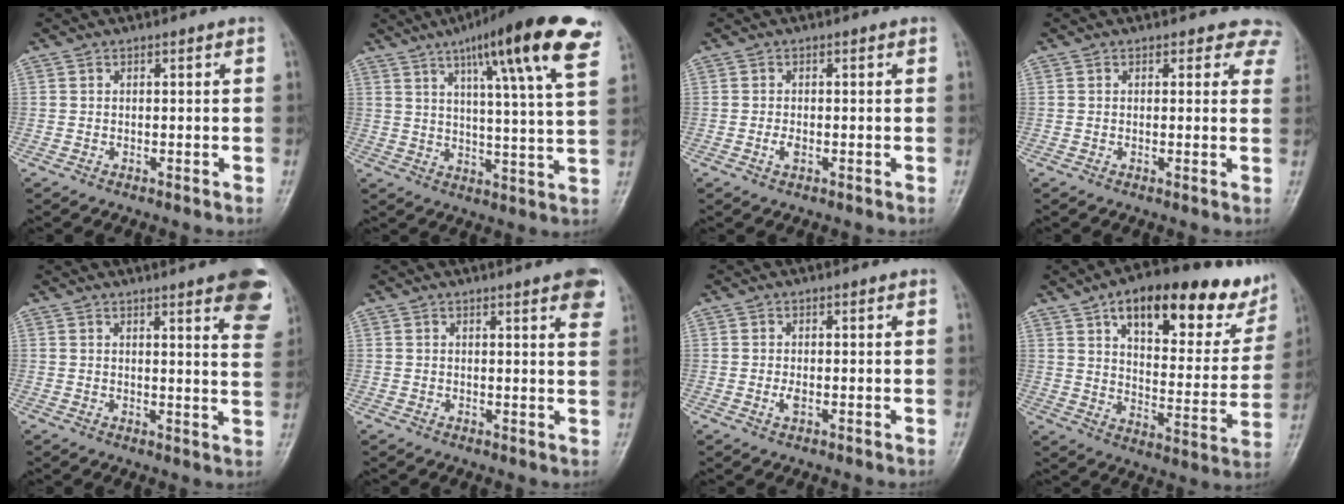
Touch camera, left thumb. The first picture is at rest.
{"total": 20.3, "force": [11.1, 2.7, 16.7], "torque": [-0.230, -0.026, 0.151]}
{"total": 1.6, "force": [-0.5, 0.9, 1.2], "torque": [-0.024, -0.001, -0.011]}
{"total": 4.8, "force": [4.0, 2.7, 0.4], "torque": [0.042, -0.012, 0.016]}
{"total": 13.6, "force": [8.1, 2.8, 10.6], "torque": [-0.108, -0.031, 0.082]}
{"total": 6.5, "force": [3.9, 1.3, 5.1], "torque": [-0.046, -0.007, 0.040]}
{"total": 1.4, "force": [-0.3, 0.7, 1.2], "torque": [-0.025, -0.003, -0.007]}
{"total": 24.1, "force": [14.4, 9.6, 16.8], "torque": [-0.186, -0.031, 0.208]}